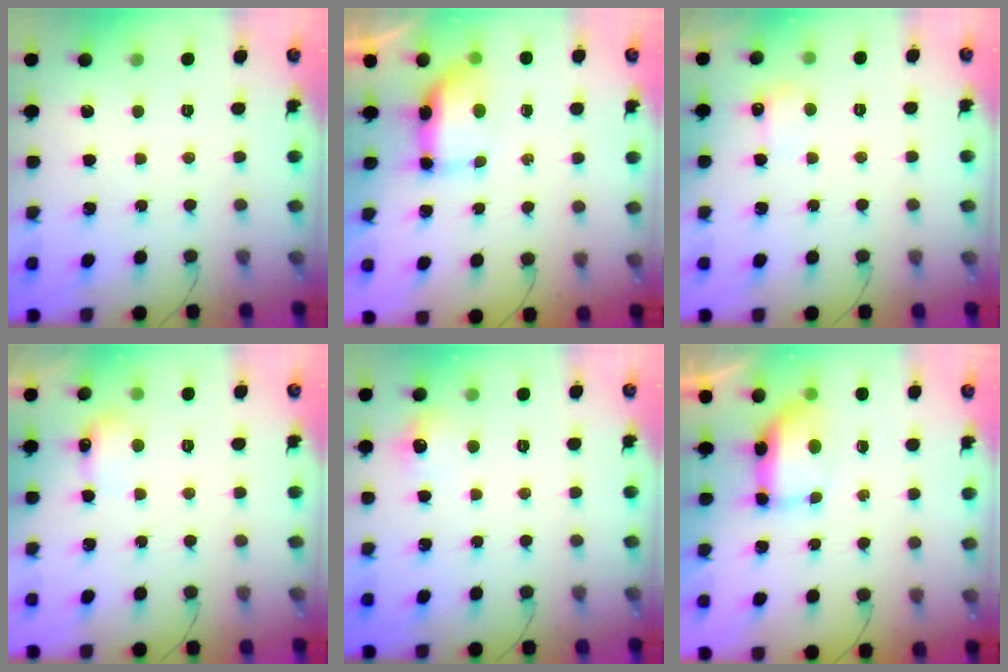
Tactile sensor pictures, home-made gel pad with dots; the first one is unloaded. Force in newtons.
{"total": 6.6, "press": 6.6, "slide": 0.9}
{"total": 4.1, "press": 3.9, "slide": 1.1}
{"total": 5.6, "press": 5.5, "slide": 1.0}
{"total": 6.4, "press": 6.4, "slide": 0.9}
{"total": 11.3, "press": 8.9, "slide": 7.0}